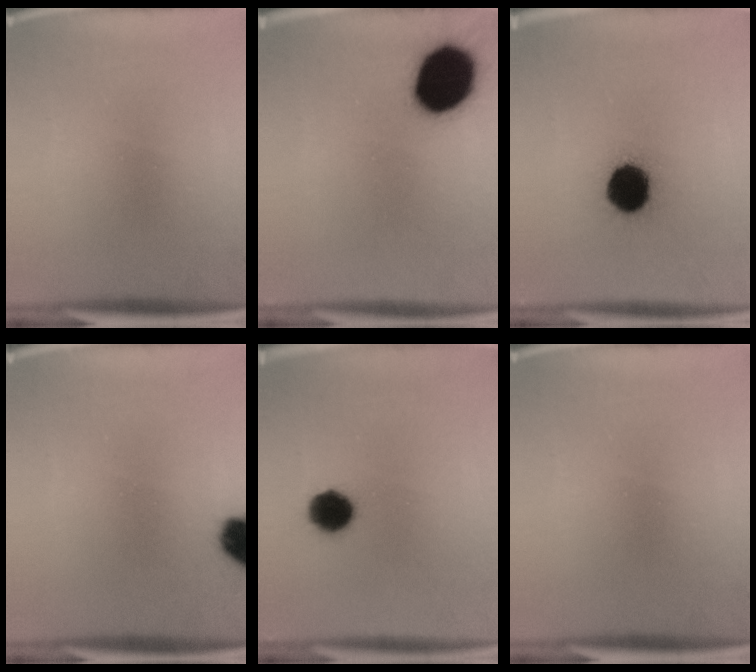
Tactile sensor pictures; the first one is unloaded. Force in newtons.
{"total": 17.7}
{"total": 13.9}
{"total": 9.6}
{"total": 7.2}
{"total": 0.0}